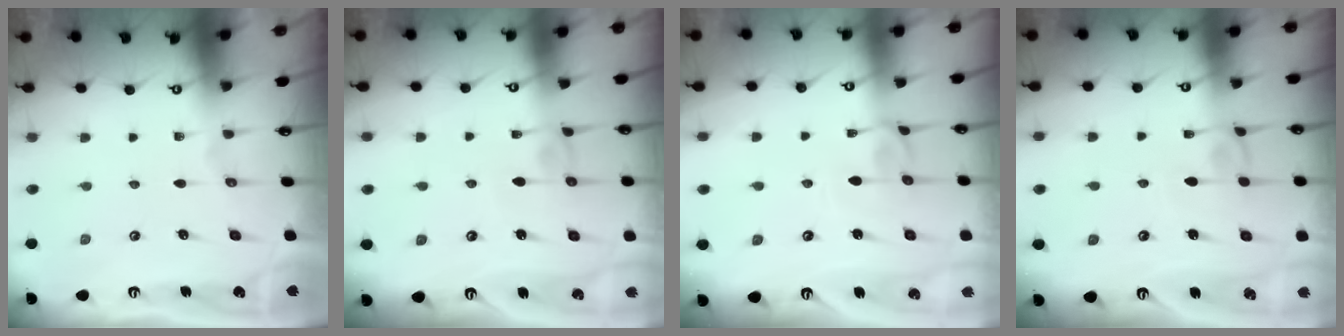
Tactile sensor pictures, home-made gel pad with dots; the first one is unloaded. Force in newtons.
{"total": 3.1, "press": 3.1, "slide": 0.1}
{"total": 3.1, "press": 3.1, "slide": 0.3}
{"total": 2.7, "press": 2.7, "slide": 0.2}